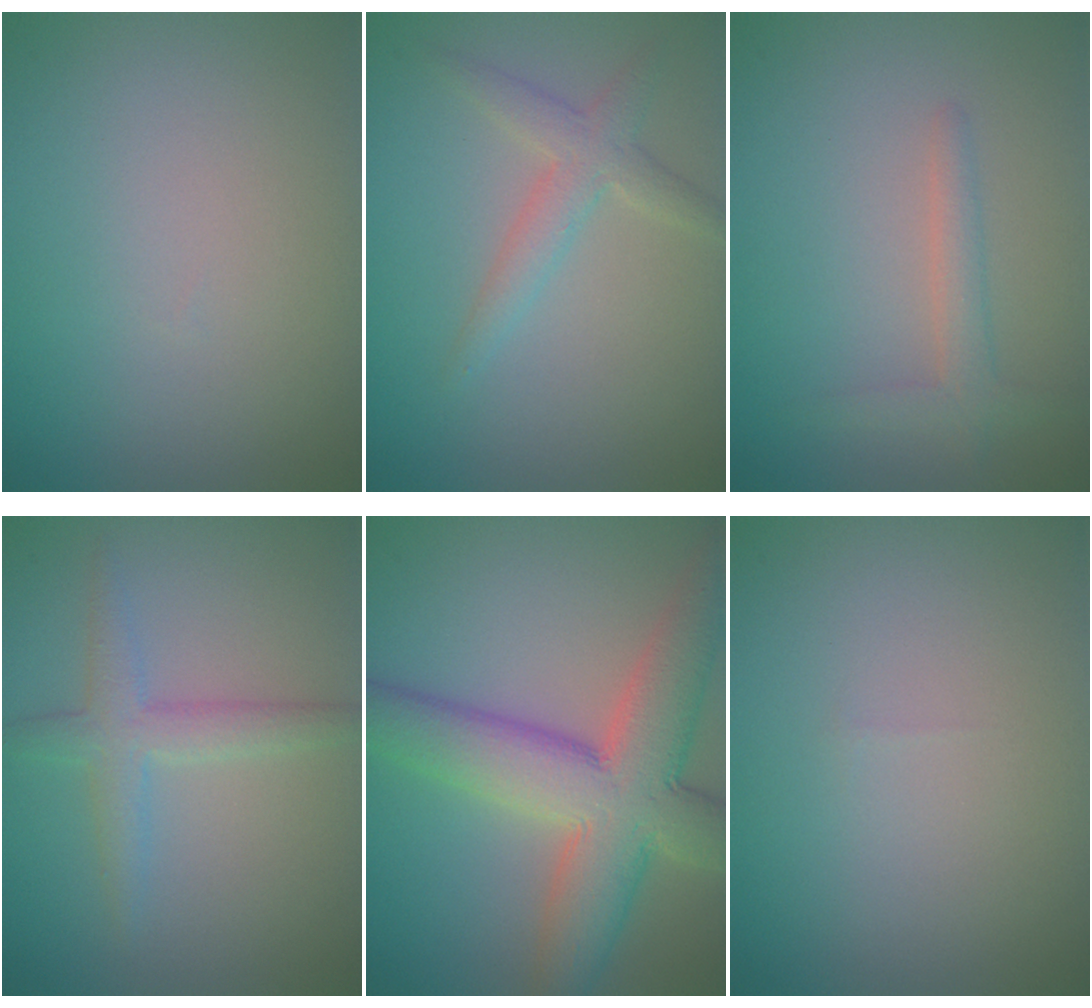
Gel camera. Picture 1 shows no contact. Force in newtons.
{"total": 2.5, "press": 2.5, "slide": 0.1}
{"total": 1.9, "press": 1.9, "slide": 0.2}
{"total": 2.8, "press": 2.8, "slide": 0.1}
{"total": 9.7, "press": 9.6, "slide": 0.7}
{"total": 0.0}